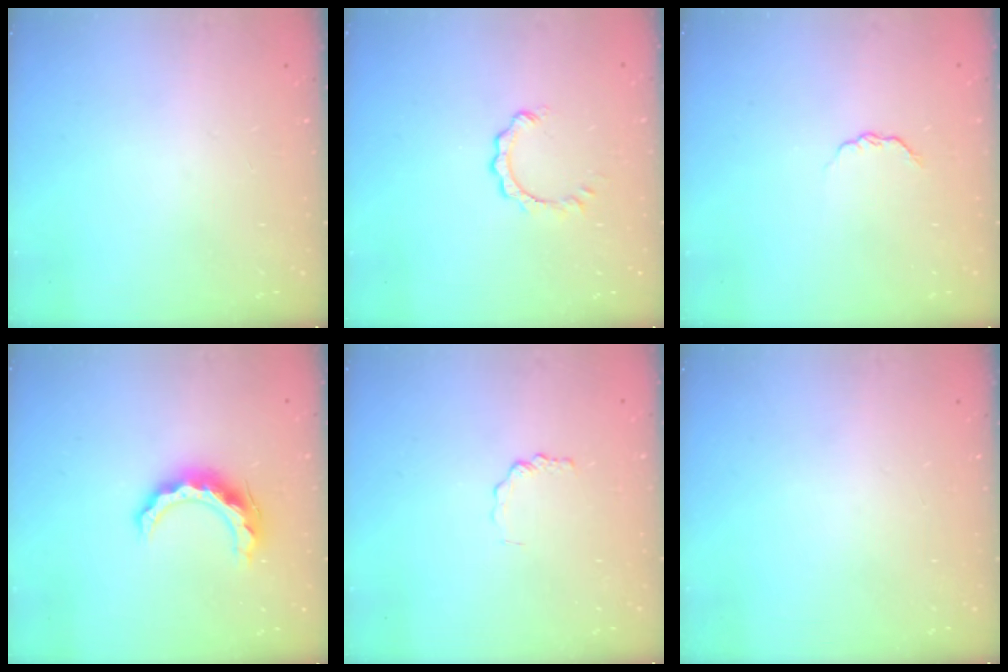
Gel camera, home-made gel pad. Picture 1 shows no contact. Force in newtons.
{"total": 1.3, "press": 1.2, "slide": 0.2}
{"total": 3.2, "press": 3.2, "slide": 0.4}
{"total": 11.7, "press": 11.6, "slide": 0.8}
{"total": 1.4, "press": 1.4, "slide": 0.2}
{"total": 0.0}